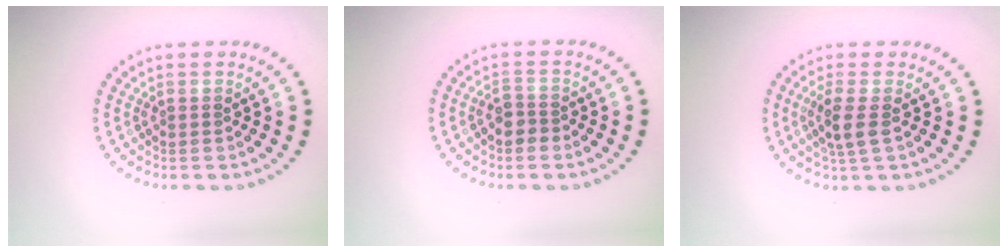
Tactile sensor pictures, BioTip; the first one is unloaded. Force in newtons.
{"total": 1.9, "press": 1.6, "slide": 0.9}
{"total": 2.4, "press": 2.2, "slide": 1.1}